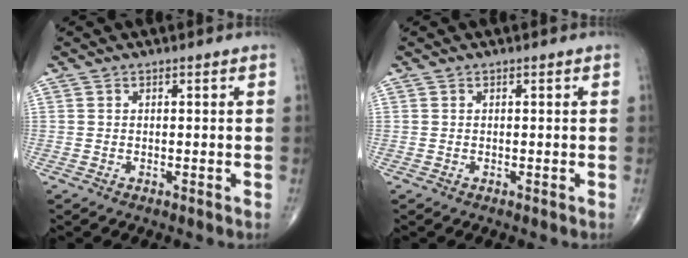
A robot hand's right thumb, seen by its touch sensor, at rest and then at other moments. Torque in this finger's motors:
{"motor_torque": [0.00, 0.00, 0.03, 0.03, 0.01]}